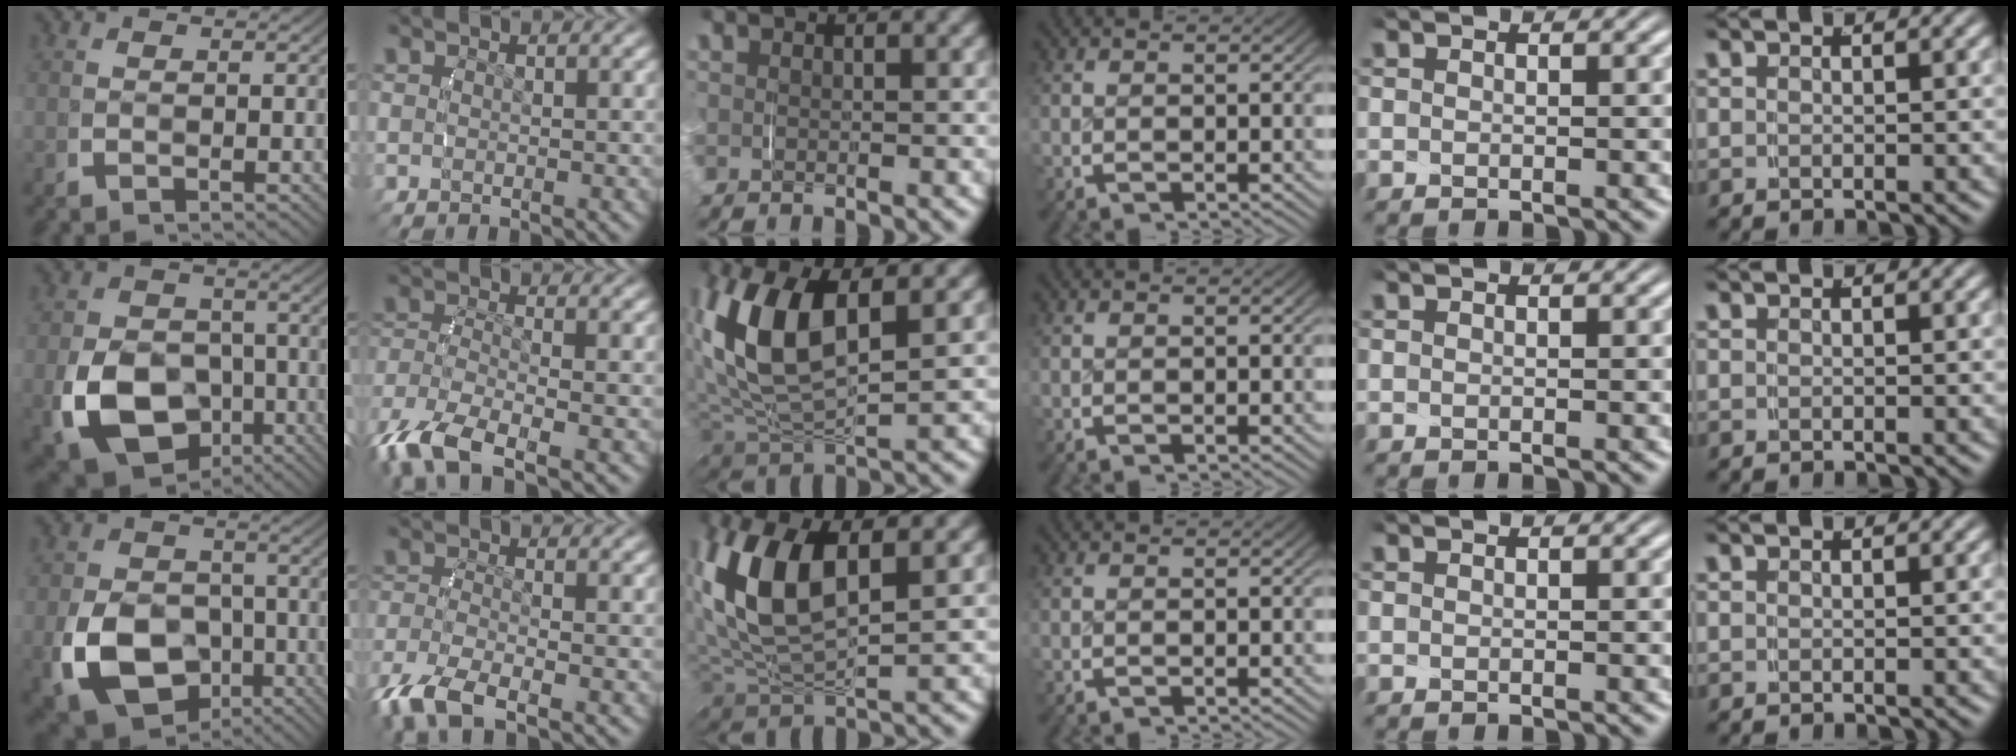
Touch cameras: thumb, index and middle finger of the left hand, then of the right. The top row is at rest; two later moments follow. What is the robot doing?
{"motion": "grasp_and_lifting", "object": "towel"}